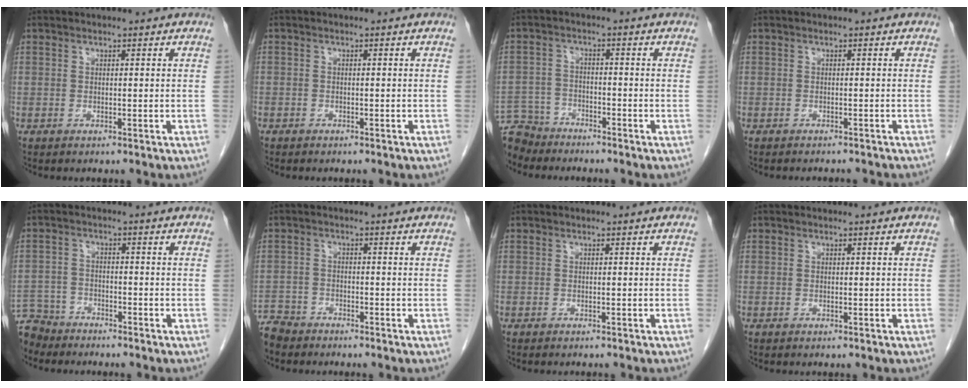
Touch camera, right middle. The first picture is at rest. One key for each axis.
{"total": 1.0, "fx": -0.8, "fy": 0.5, "fz": 0.2, "tx": -0.008, "ty": 0.002, "tz": -0.011}
{"total": 6.6, "fx": -6.2, "fy": 2.2, "fz": -0.4, "tx": 0.009, "ty": -0.001, "tz": -0.119}
{"total": 5.3, "fx": -4.9, "fy": 1.0, "fz": 1.5, "tx": -0.017, "ty": -0.006, "tz": -0.053}
{"total": 6.3, "fx": -5.8, "fy": 2.4, "fz": -0.4, "tx": 0.006, "ty": -0.004, "tz": -0.110}
{"total": 4.3, "fx": -4.1, "fy": 1.4, "fz": 0.2, "tx": -0.002, "ty": -0.009, "tz": -0.081}
{"total": 2.0, "fx": -1.8, "fy": 0.3, "fz": 0.8, "tx": -0.011, "ty": -0.002, "tz": -0.019}
{"total": 0.0}